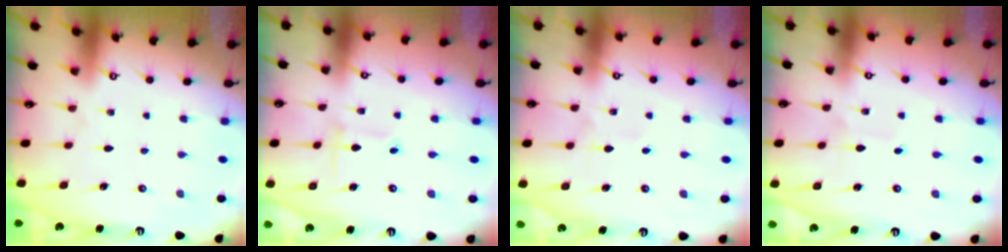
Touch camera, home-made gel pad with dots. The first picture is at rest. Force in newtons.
{"total": 2.6, "press": 2.5, "slide": 0.3}
{"total": 2.1, "press": 2.1, "slide": 0.2}
{"total": 2.7, "press": 2.7, "slide": 0.3}